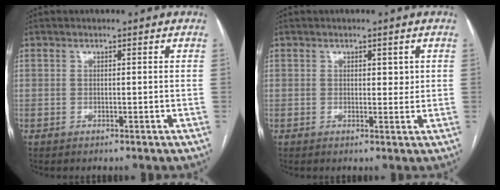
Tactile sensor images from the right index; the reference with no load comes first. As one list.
[{"total": 1.9, "force": [0.7, 1.1, 1.4], "torque": [-0.014, -0.001, 0.008]}]